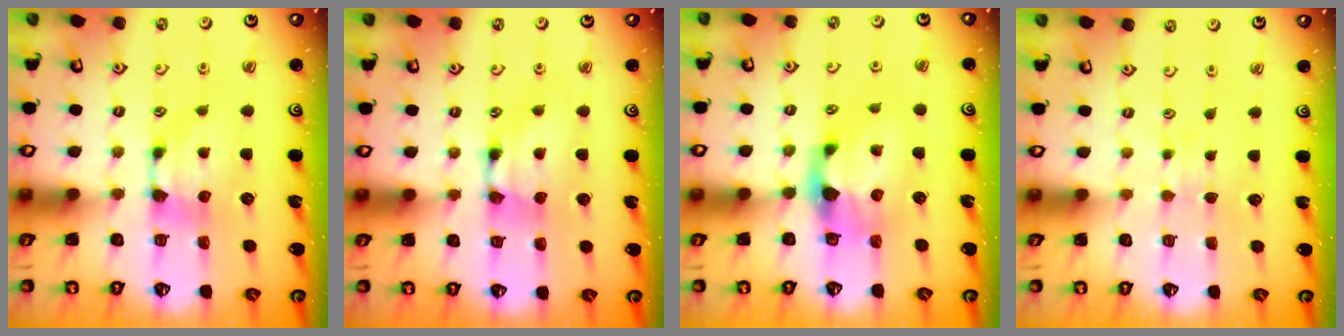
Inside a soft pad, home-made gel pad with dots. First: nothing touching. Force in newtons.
{"total": 2.1, "press": 2.1, "slide": 0.1}
{"total": 3.0, "press": 2.6, "slide": 1.3}
{"total": 2.8, "press": 2.7, "slide": 0.4}